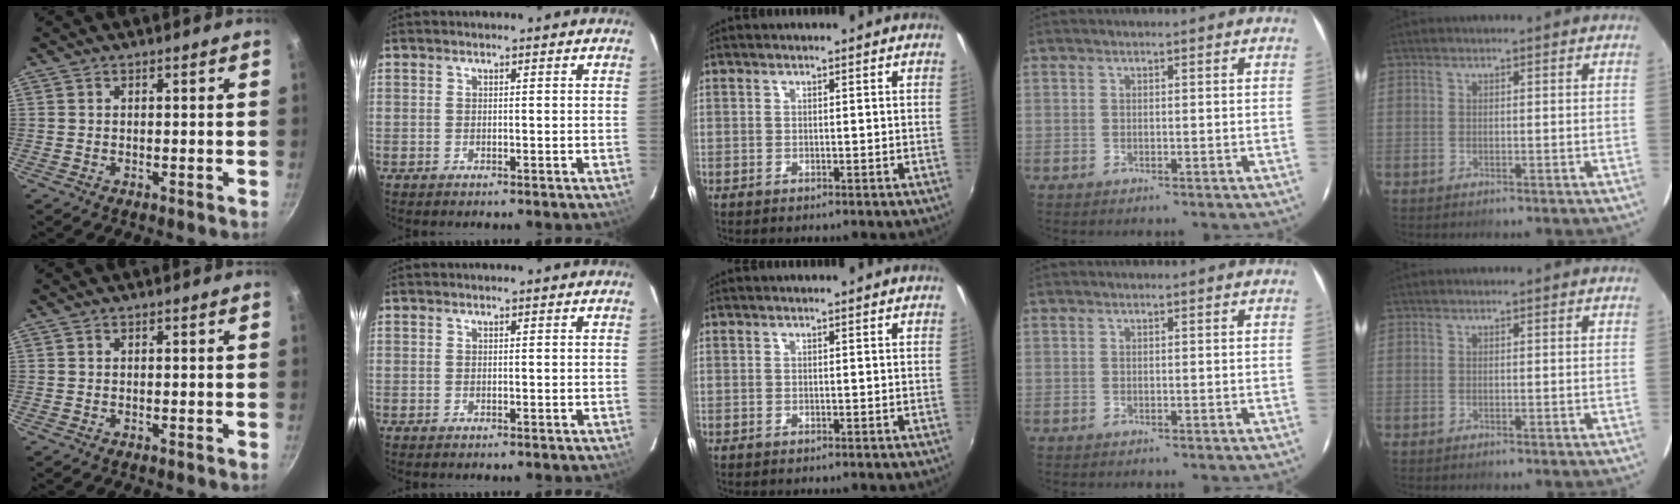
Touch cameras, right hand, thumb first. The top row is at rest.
{}